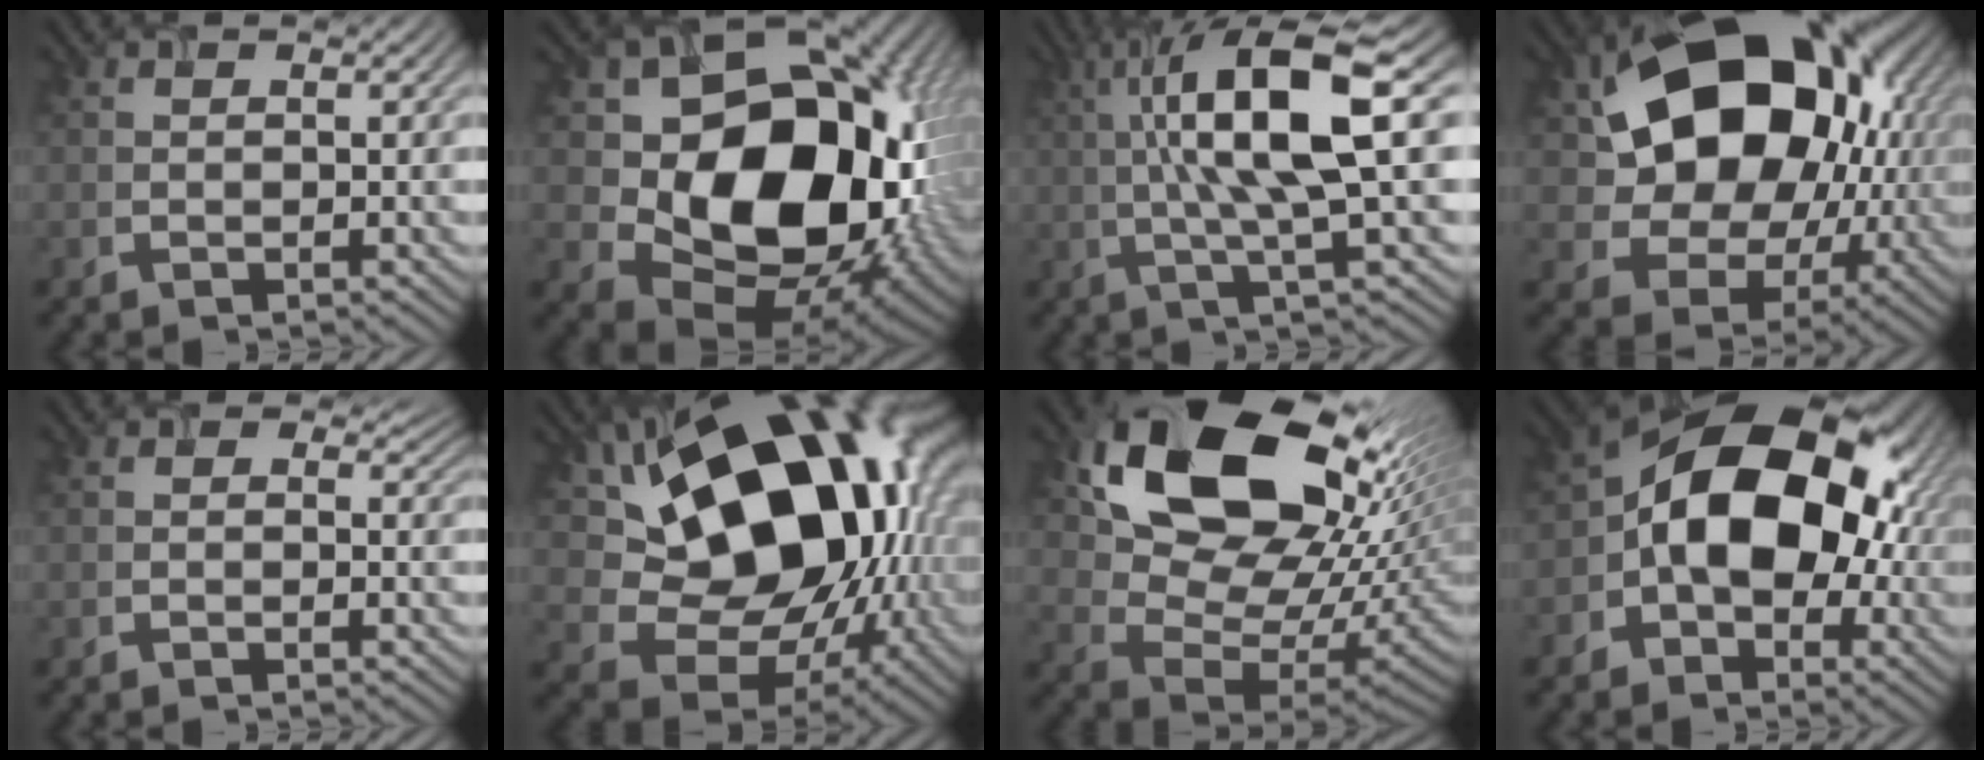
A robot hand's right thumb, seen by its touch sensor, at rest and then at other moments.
{"total": 20.3, "force": [2.4, 15.3, 13.2], "torque": [-0.220, -0.039, 0.079]}
{"total": 12.5, "force": [2.0, 2.5, 12.0], "torque": [-0.211, 0.019, 0.035]}
{"total": 17.6, "force": [4.2, 13.1, 10.9], "torque": [-0.178, -0.007, 0.091]}
{"total": 1.7, "force": [0.4, 1.4, 0.9], "torque": [-0.018, -0.001, -0.006]}
{"total": 20.4, "force": [4.2, 14.3, 13.8], "torque": [-0.237, -0.020, 0.098]}
{"total": 18.2, "force": [8.9, 11.4, 11.0], "torque": [-0.215, 0.003, 0.175]}
{"total": 14.7, "force": [-0.5, 9.7, 11.0], "torque": [-0.155, 0.018, -0.023]}